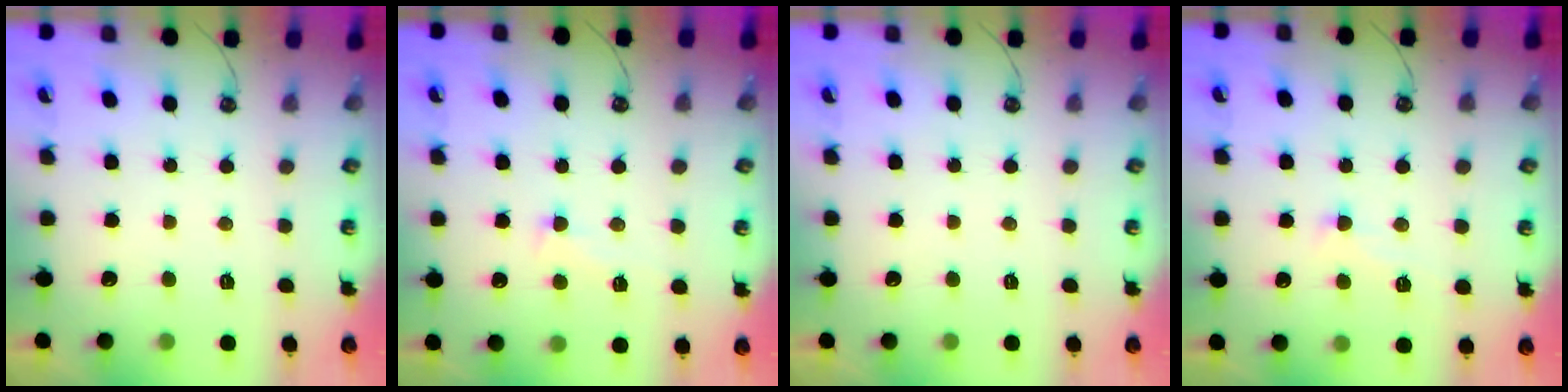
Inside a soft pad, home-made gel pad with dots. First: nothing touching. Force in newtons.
{"total": 1.8, "press": 1.5, "slide": 0.9}
{"total": 0.0}
{"total": 0.7, "press": 0.3, "slide": 0.7}